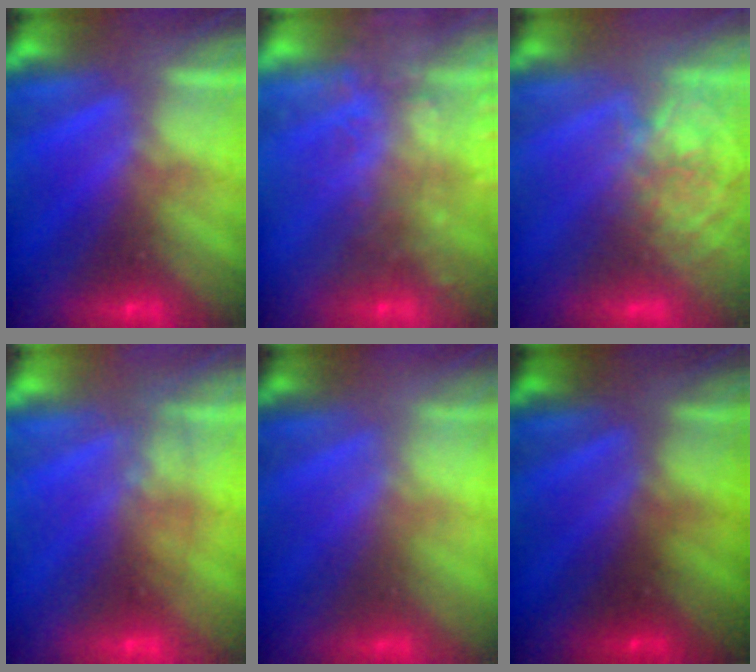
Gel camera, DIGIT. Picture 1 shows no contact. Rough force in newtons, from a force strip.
{"total": 9.4}
{"total": 3.9}
{"total": 1.0}
{"total": 2.4}
{"total": 2.4}